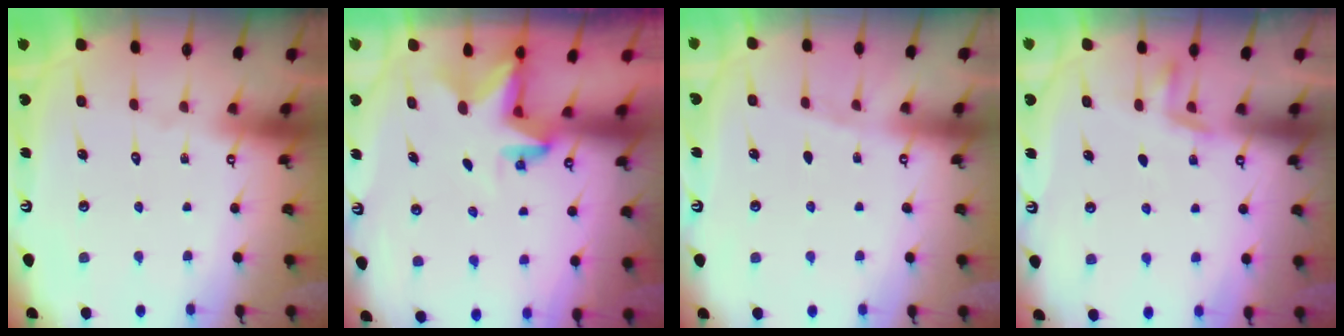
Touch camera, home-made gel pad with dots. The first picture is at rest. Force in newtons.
{"total": 2.8, "press": 2.8, "slide": 0.3}
{"total": 2.1, "press": 1.9, "slide": 0.9}
{"total": 4.3, "press": 4.2, "slide": 0.9}